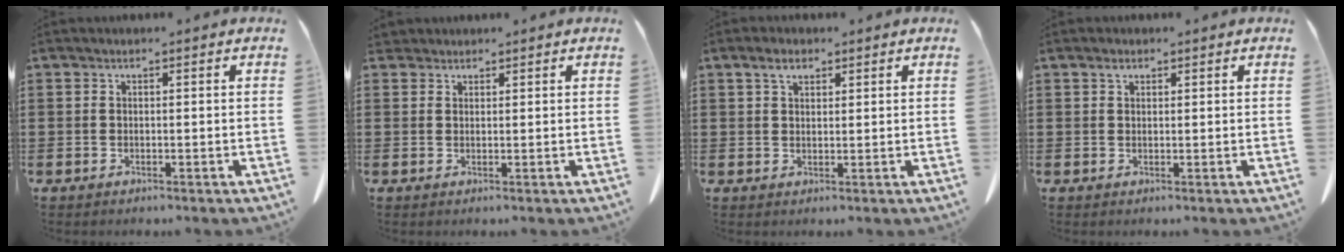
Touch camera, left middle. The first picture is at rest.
{"total": 1.6, "force": [1.4, 0.6, 0.2], "torque": [-0.009, 0.003, 0.029]}
{"total": 3.1, "force": [1.9, 1.4, 1.9], "torque": [-0.034, 0.003, 0.033]}
{"total": 1.4, "force": [0.8, 0.7, 0.9], "torque": [-0.020, 0.004, 0.015]}